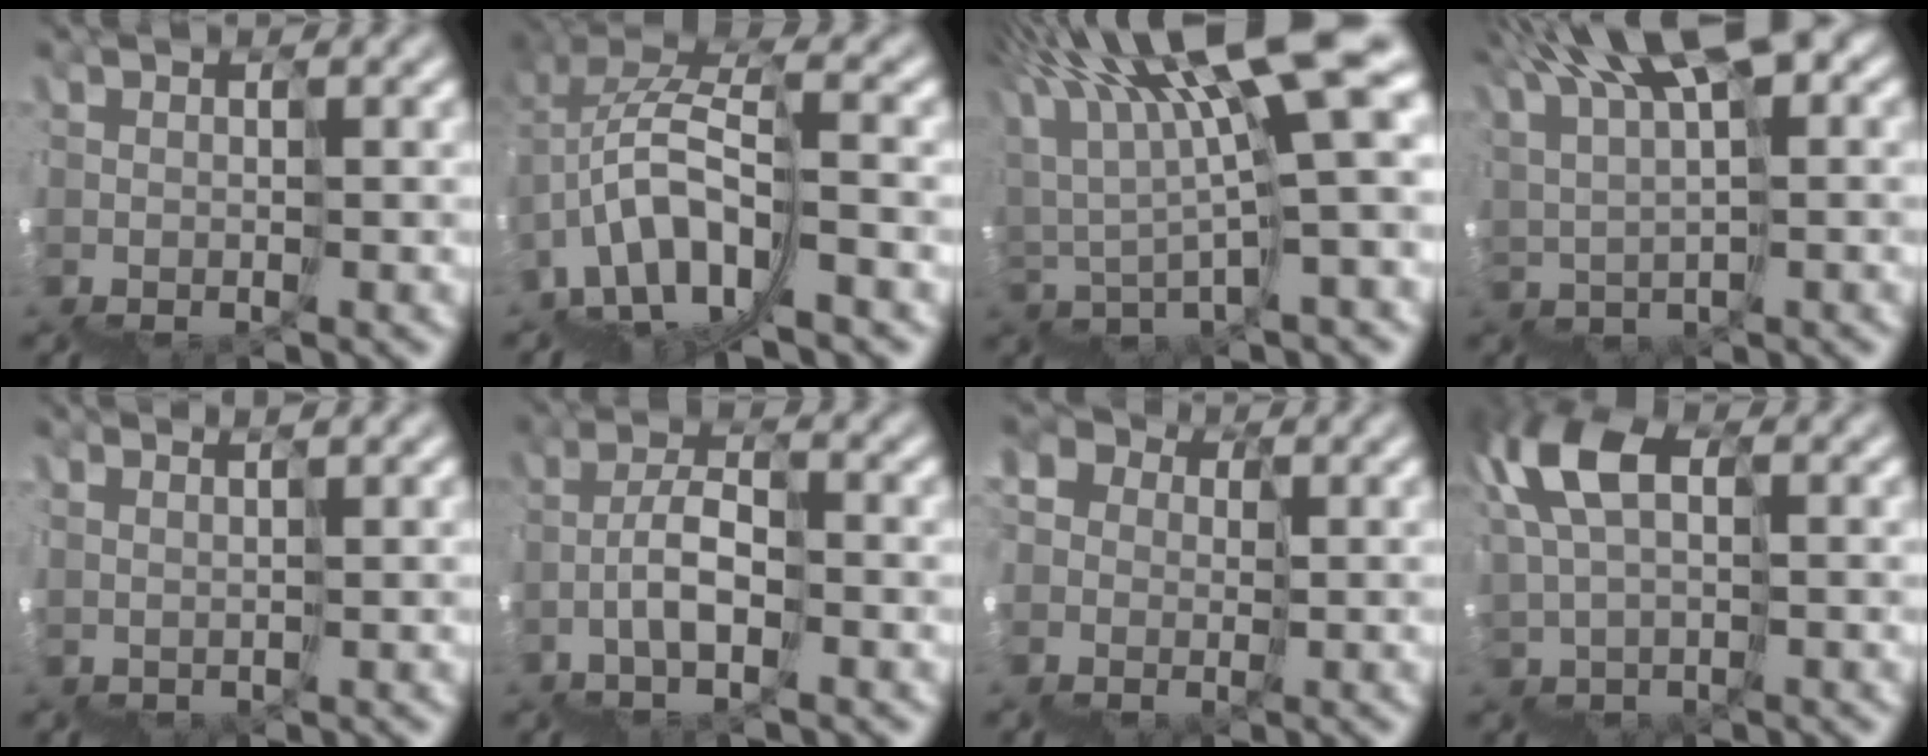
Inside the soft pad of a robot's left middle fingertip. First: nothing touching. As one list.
[{"total": 4.4, "force": [-1.0, 1.7, 4.0], "torque": [-0.081, 0.053, -0.024]}, {"total": 10.8, "force": [7.0, 0.1, 8.3], "torque": [-0.150, 0.042, 0.123]}, {"total": 9.1, "force": [7.7, 1.2, 4.6], "torque": [-0.089, 0.051, 0.134]}, {"total": 2.8, "force": [2.5, -0.9, -0.9], "torque": [0.023, 0.024, 0.039]}, {"total": 1.3, "force": [0.5, -0.8, -0.9], "torque": [0.006, 0.046, -0.009]}, {"total": 5.4, "force": [1.0, 5.3, -0.5], "torque": [0.012, 0.039, -0.026]}, {"total": 5.4, "force": [4.6, 1.8, 2.1], "torque": [-0.070, 0.039, 0.070]}]